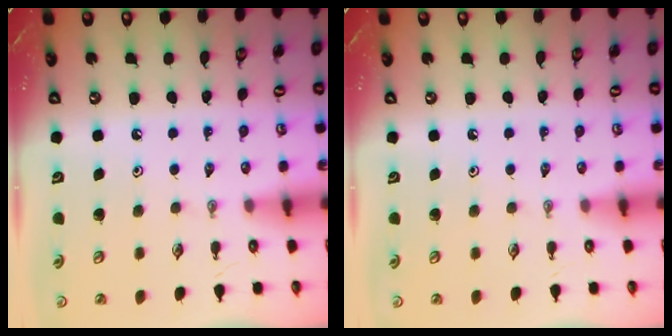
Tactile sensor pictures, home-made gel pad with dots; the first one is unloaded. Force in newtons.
{"total": 0.0}